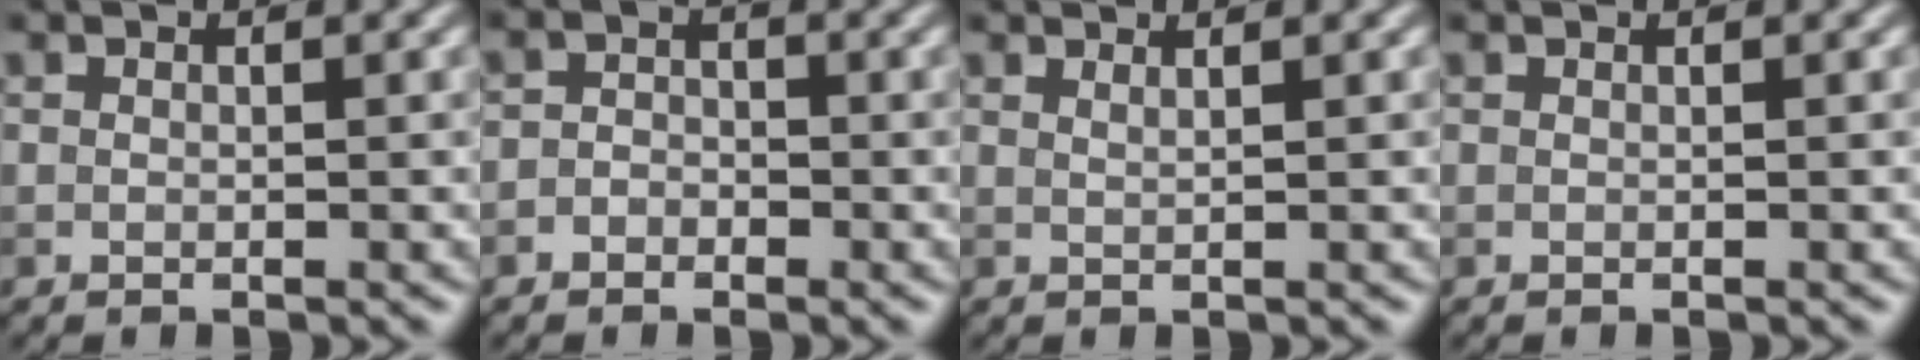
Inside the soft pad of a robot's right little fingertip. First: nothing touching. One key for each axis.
{"total": 1.4, "fx": -0.7, "fy": 1.1, "fz": 0.4, "tx": 0.011, "ty": 0.007, "tz": -0.025}
{"total": 0.7, "fx": 0.6, "fy": -0.2, "fz": 0.2, "tx": -0.002, "ty": 0.001, "tz": 0.011}
{"total": 0.0}